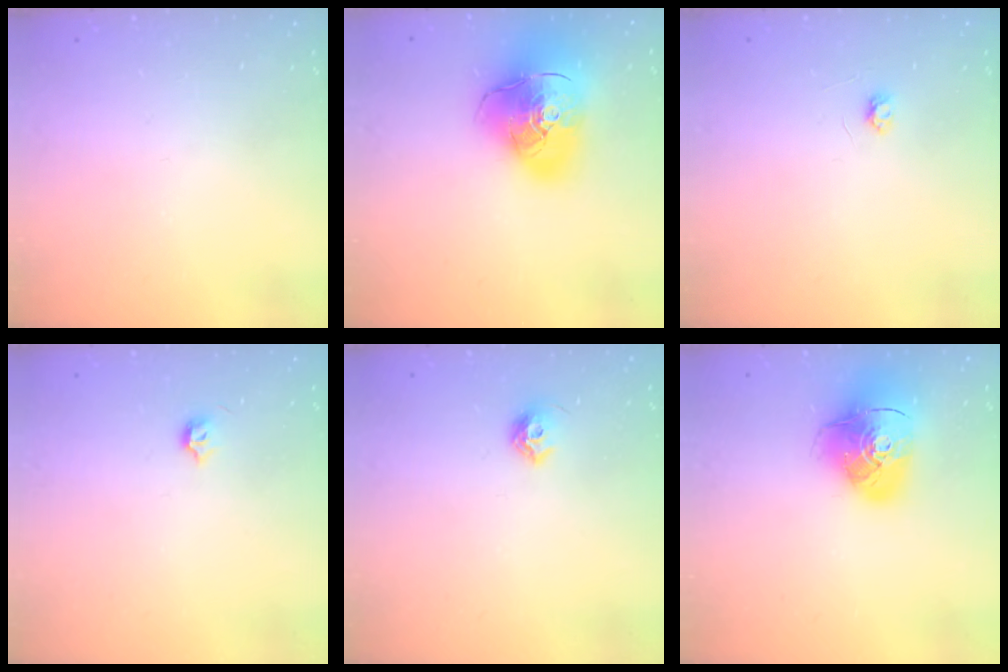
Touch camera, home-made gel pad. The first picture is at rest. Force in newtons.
{"total": 22.5, "press": 22.3, "slide": 3.4}
{"total": 2.6, "press": 2.6, "slide": 0.3}
{"total": 3.7, "press": 3.6, "slide": 0.6}
{"total": 6.8, "press": 6.7, "slide": 1.1}
{"total": 16.0, "press": 15.9, "slide": 1.8}